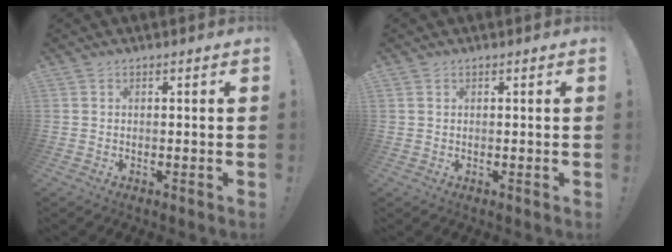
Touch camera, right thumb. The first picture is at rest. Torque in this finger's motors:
{"motor_torque": [0.09, -0.17, 0.04, 0.25, 0.11]}